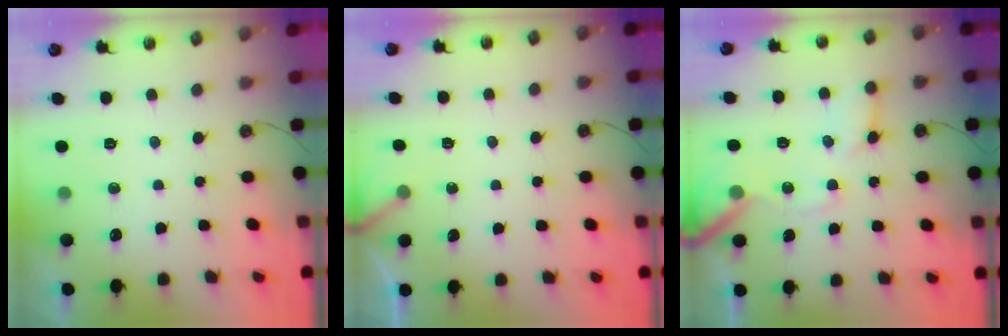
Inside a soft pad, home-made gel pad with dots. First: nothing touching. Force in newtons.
{"total": 1.9, "press": 1.9, "slide": 0.1}
{"total": 11.5, "press": 11.3, "slide": 1.5}